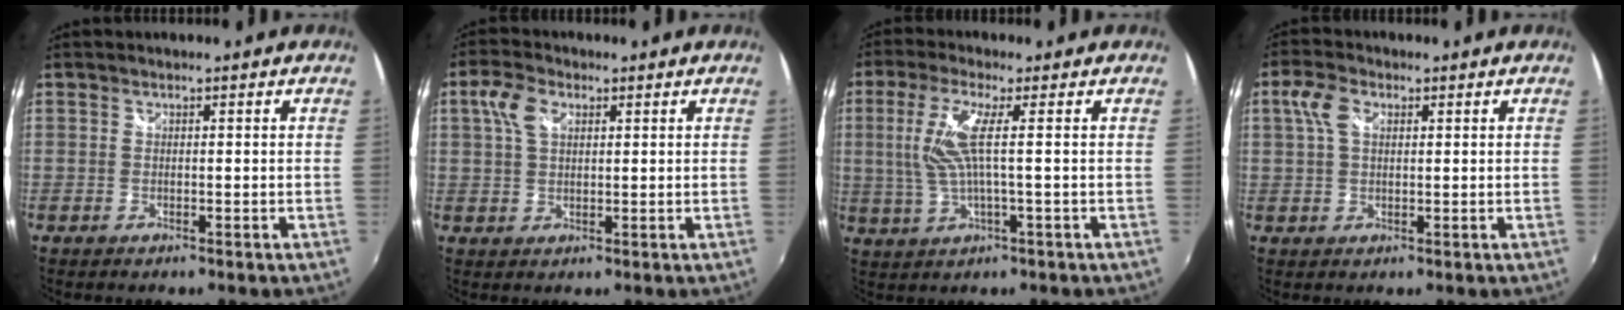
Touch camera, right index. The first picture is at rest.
{"total": 5.3, "force": [1.8, 3.1, 3.9], "torque": [-0.078, 0.015, 0.035]}
{"total": 7.6, "force": [0.7, 0.3, 7.5], "torque": [-0.159, 0.000, 0.023]}
{"total": 4.6, "force": [1.3, 2.7, 3.5], "torque": [-0.073, 0.013, 0.026]}